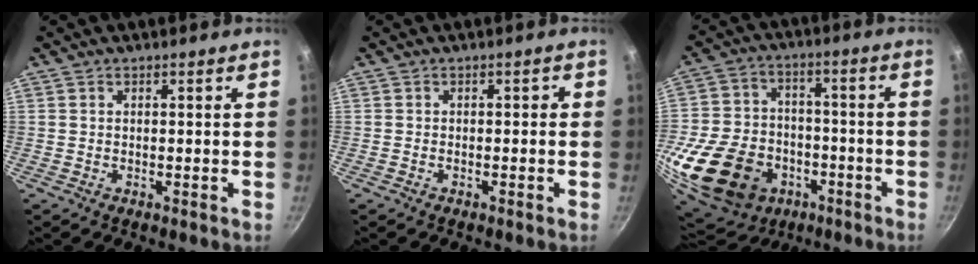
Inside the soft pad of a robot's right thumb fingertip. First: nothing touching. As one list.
[{"total": 1.1, "force": [-0.6, 0.7, 0.6], "torque": [-0.004, 0.011, -0.010]}, {"total": 29.1, "force": [-11.8, 21.2, 16.1], "torque": [-0.340, 0.044, -0.185]}]